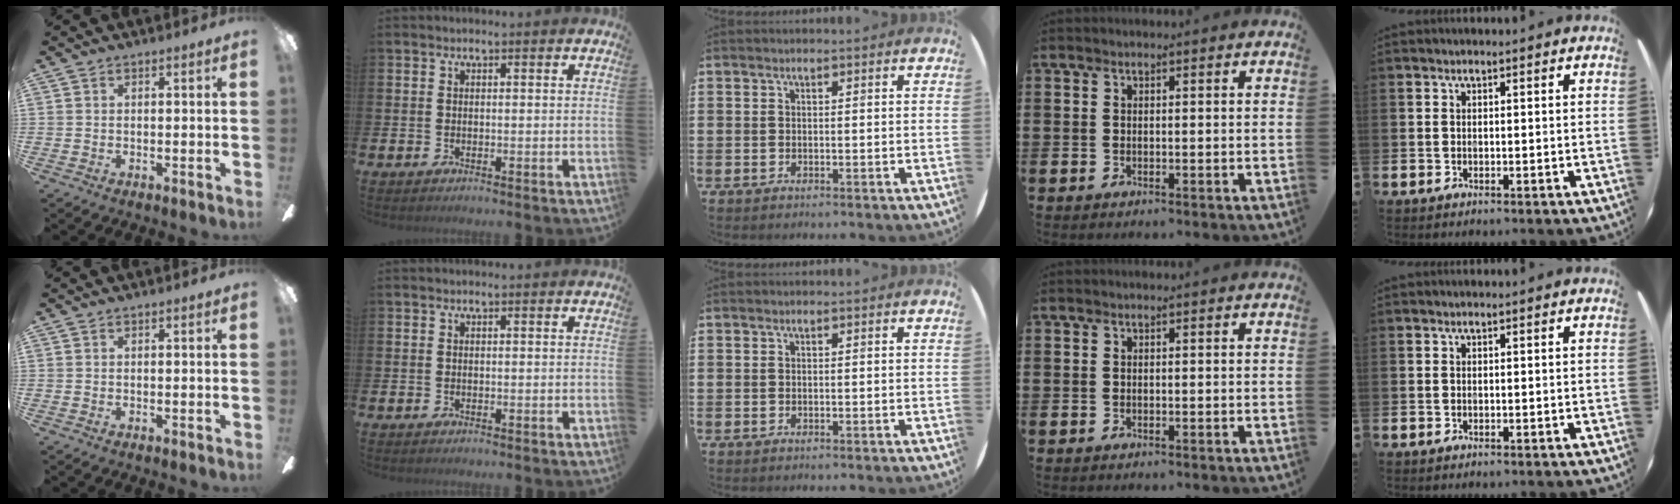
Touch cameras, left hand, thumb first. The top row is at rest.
{}